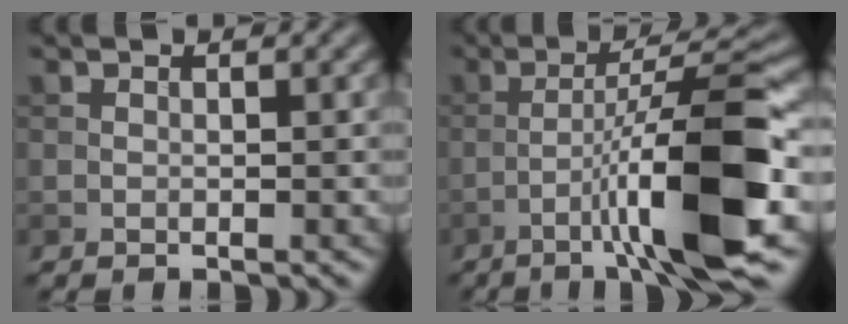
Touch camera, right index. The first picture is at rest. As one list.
[{"total": 11.1, "force": [-3.8, 1.2, 10.3], "torque": [-0.161, 0.023, -0.062]}]